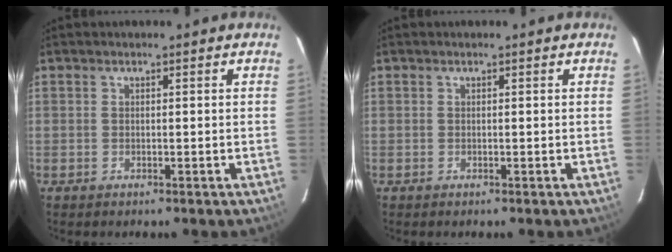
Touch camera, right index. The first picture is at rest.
{"total": 0.0}